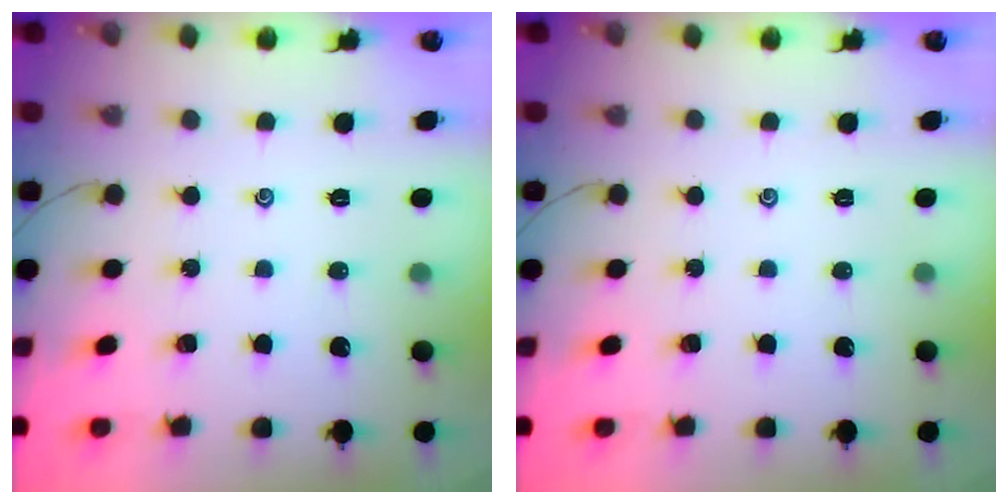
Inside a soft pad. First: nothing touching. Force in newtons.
{"total": 0.0}